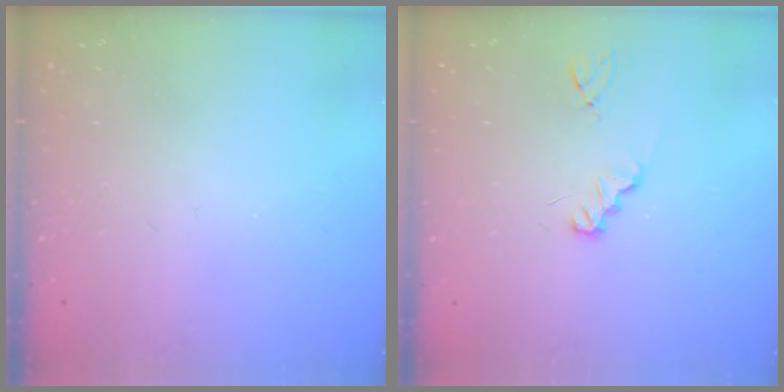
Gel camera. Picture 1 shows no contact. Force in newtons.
{"total": 1.2, "press": 1.2, "slide": 0.1}